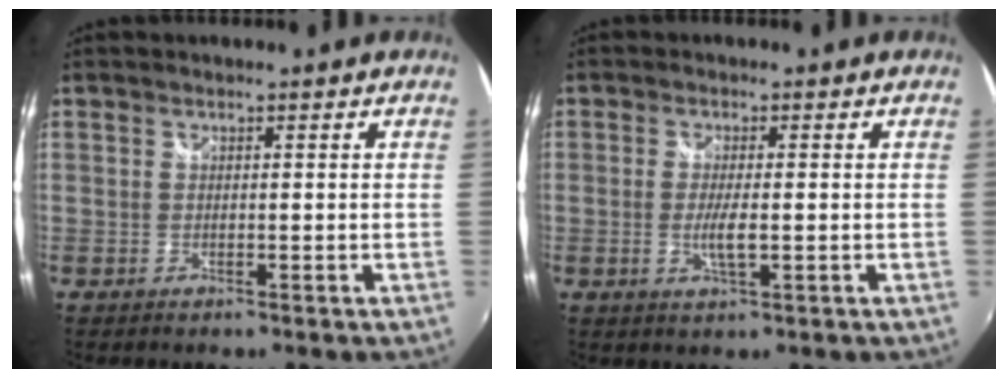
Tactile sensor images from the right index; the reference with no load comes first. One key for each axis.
{"total": 3.7, "fx": -0.7, "fy": 0.6, "fz": 3.6, "tx": -0.070, "ty": -0.008, "tz": -0.013}